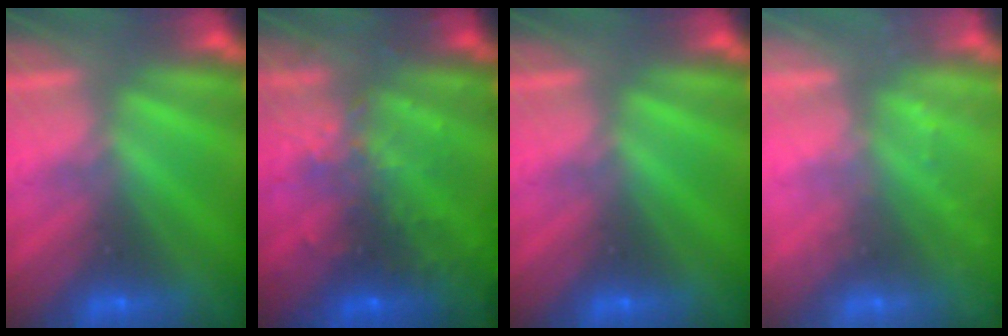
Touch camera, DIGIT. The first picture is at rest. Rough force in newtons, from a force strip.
{"total": 6.9}
{"total": 0.0}
{"total": 2.2}